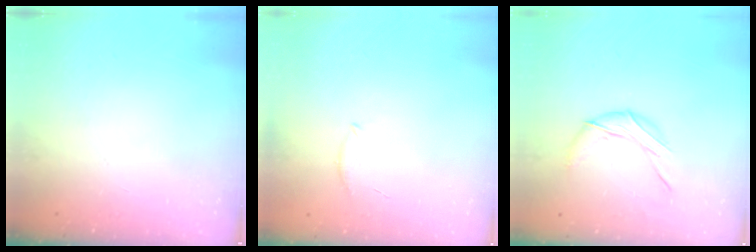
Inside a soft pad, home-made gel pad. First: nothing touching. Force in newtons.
{"total": 5.5, "press": 5.2, "slide": 1.5}
{"total": 7.8, "press": 7.8, "slide": 0.1}